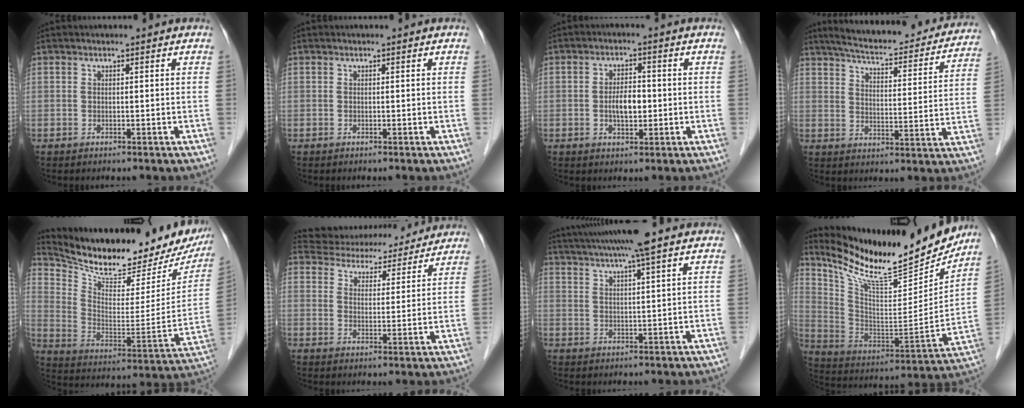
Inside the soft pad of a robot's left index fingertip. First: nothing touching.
{"total": 0.0}
{"total": 4.2, "force": [-0.5, 2.0, 3.7], "torque": [-0.069, 0.003, -0.008]}
{"total": 23.3, "force": [21.0, 4.3, 9.1], "torque": [-0.132, -0.016, 0.264]}
{"total": 24.5, "force": [21.3, 6.0, 10.5], "torque": [-0.175, -0.046, 0.307]}
{"total": 17.3, "force": [16.1, 5.1, 3.5], "torque": [-0.052, 0.025, 0.214]}
{"total": 11.7, "force": [9.8, -1.0, 6.2], "torque": [-0.113, 0.021, 0.145]}
{"total": 23.5, "force": [20.5, 4.2, 10.7], "torque": [-0.192, -0.045, 0.323]}